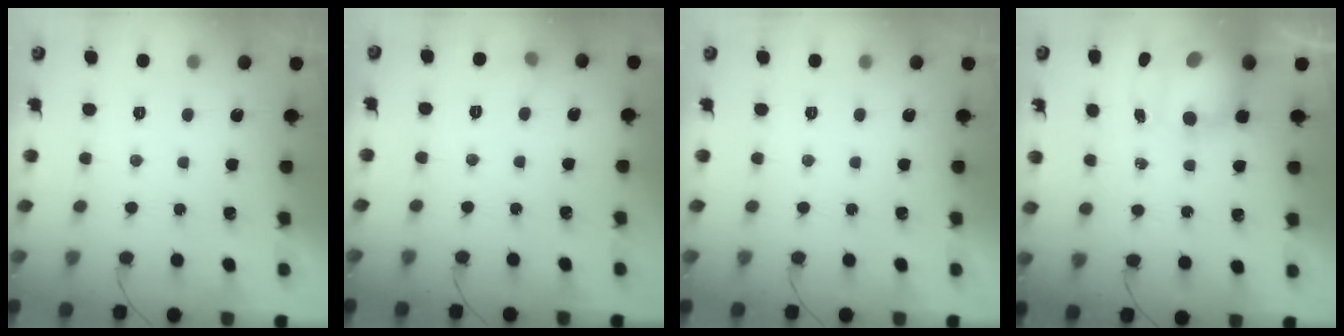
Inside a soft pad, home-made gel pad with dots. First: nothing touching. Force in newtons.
{"total": 4.2, "press": 3.9, "slide": 1.3}
{"total": 0.0}
{"total": 9.4, "press": 9.0, "slide": 2.7}